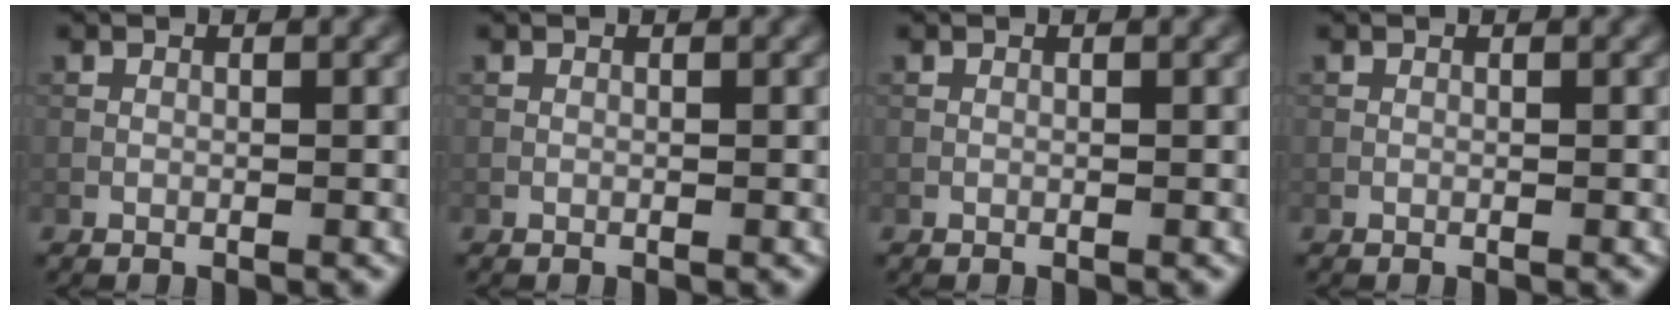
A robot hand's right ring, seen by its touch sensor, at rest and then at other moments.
{"total": 0.0}
{"total": 0.0}
{"total": 0.0}